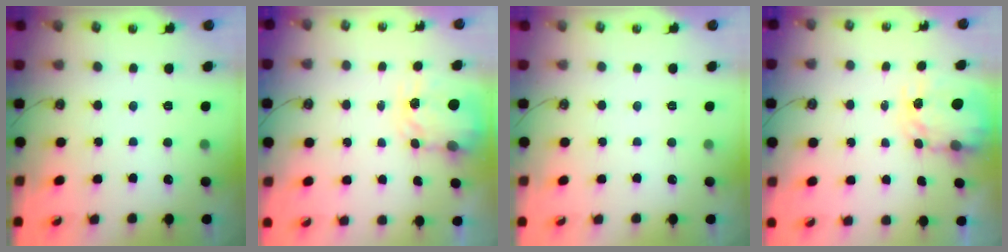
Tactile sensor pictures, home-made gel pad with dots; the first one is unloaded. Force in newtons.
{"total": 3.7, "press": 3.7, "slide": 0.6}
{"total": 0.0}
{"total": 4.0, "press": 4.0, "slide": 0.2}